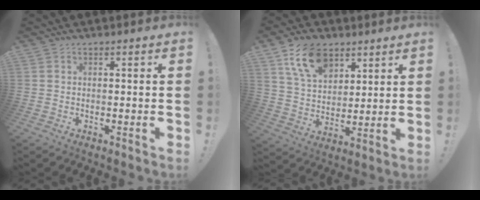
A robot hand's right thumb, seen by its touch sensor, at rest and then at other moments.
{"total": 14.1, "force": [8.2, 8.6, 7.5], "torque": [-0.129, -0.031, 0.156]}